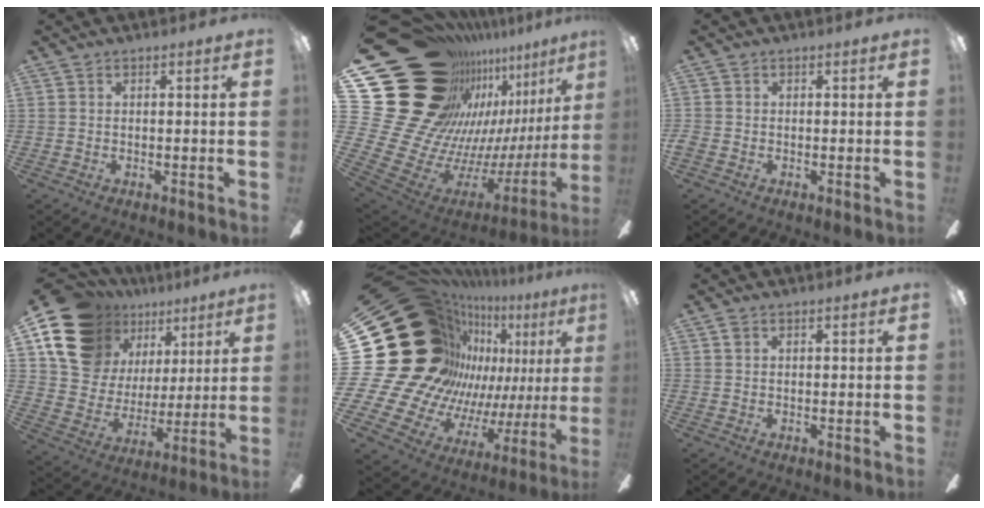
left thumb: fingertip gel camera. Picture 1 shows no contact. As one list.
[{"total": 31.0, "force": [12.7, 21.6, 18.3], "torque": [-0.311, -0.163, 0.327]}, {"total": 1.4, "force": [-0.5, 1.2, 0.4], "torque": [-0.006, 0.005, -0.010]}, {"total": 16.2, "force": [10.5, 11.0, 5.7], "torque": [-0.127, -0.064, 0.203]}, {"total": 35.1, "force": [11.4, 25.0, 21.9], "torque": [-0.345, -0.138, 0.312]}, {"total": 1.1, "force": [0.5, 0.9, 0.5], "torque": [-0.010, 0.005, 0.009]}]